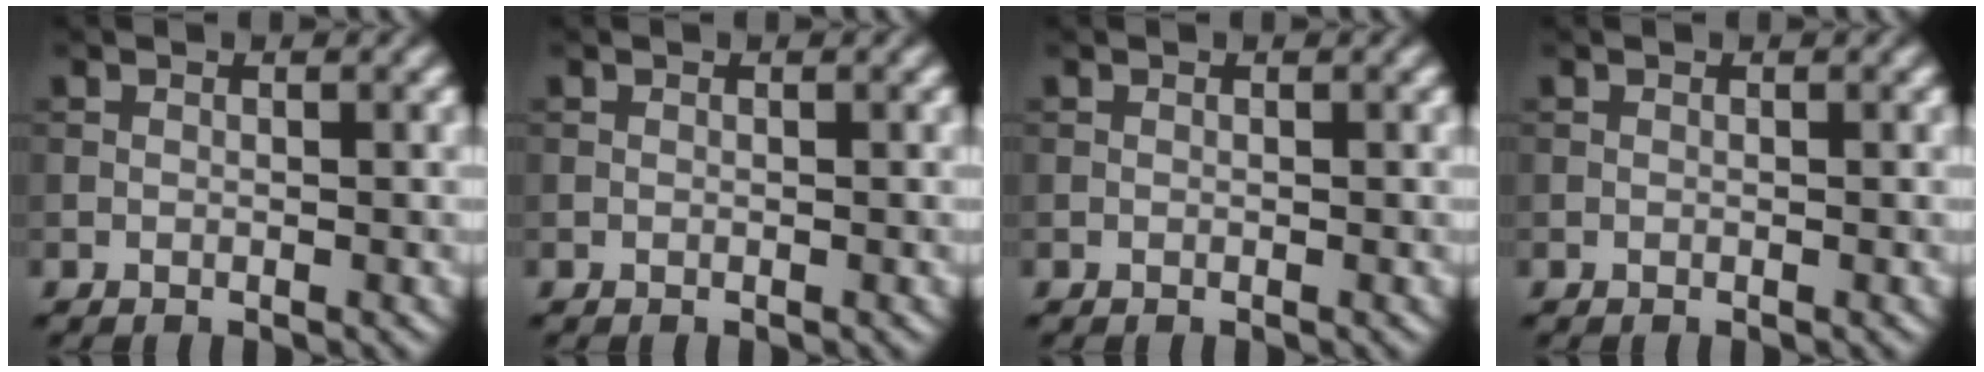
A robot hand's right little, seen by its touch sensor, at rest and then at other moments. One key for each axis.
{"total": 0.0}
{"total": 0.0}
{"total": 0.0}